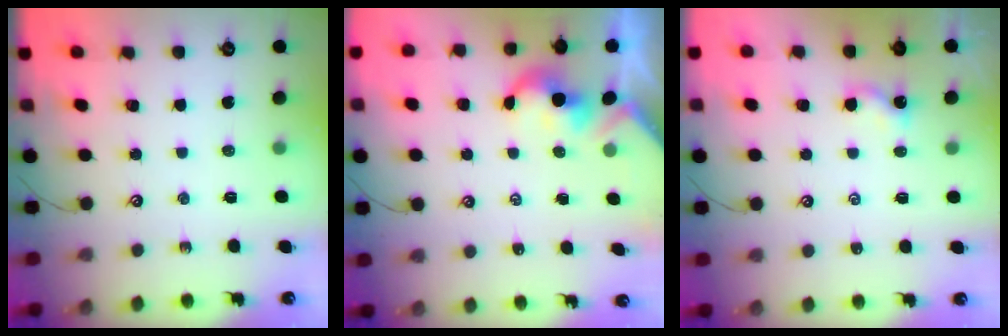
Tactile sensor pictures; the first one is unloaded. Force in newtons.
{"total": 2.2, "press": 2.2, "slide": 0.4}
{"total": 0.0}